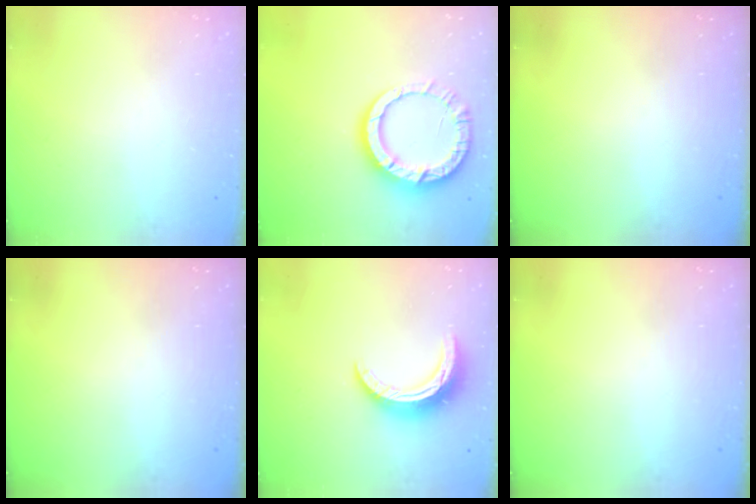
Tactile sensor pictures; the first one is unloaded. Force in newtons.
{"total": 13.6, "press": 13.5, "slide": 1.1}
{"total": 0.0}
{"total": 0.0}
{"total": 11.2, "press": 11.2, "slide": 0.7}
{"total": 0.0}